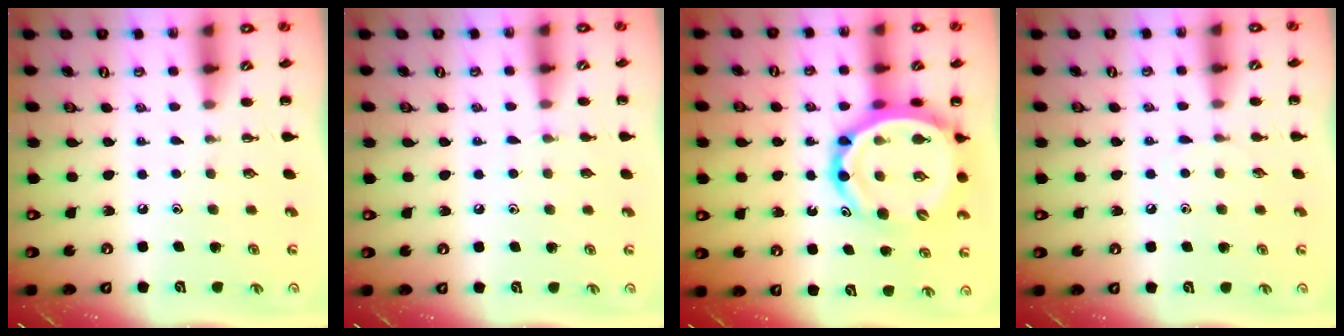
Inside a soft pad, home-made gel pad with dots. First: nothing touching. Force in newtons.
{"total": 3.5, "press": 3.3, "slide": 1.1}
{"total": 17.5, "press": 16.8, "slide": 4.9}
{"total": 4.0, "press": 3.8, "slide": 1.4}